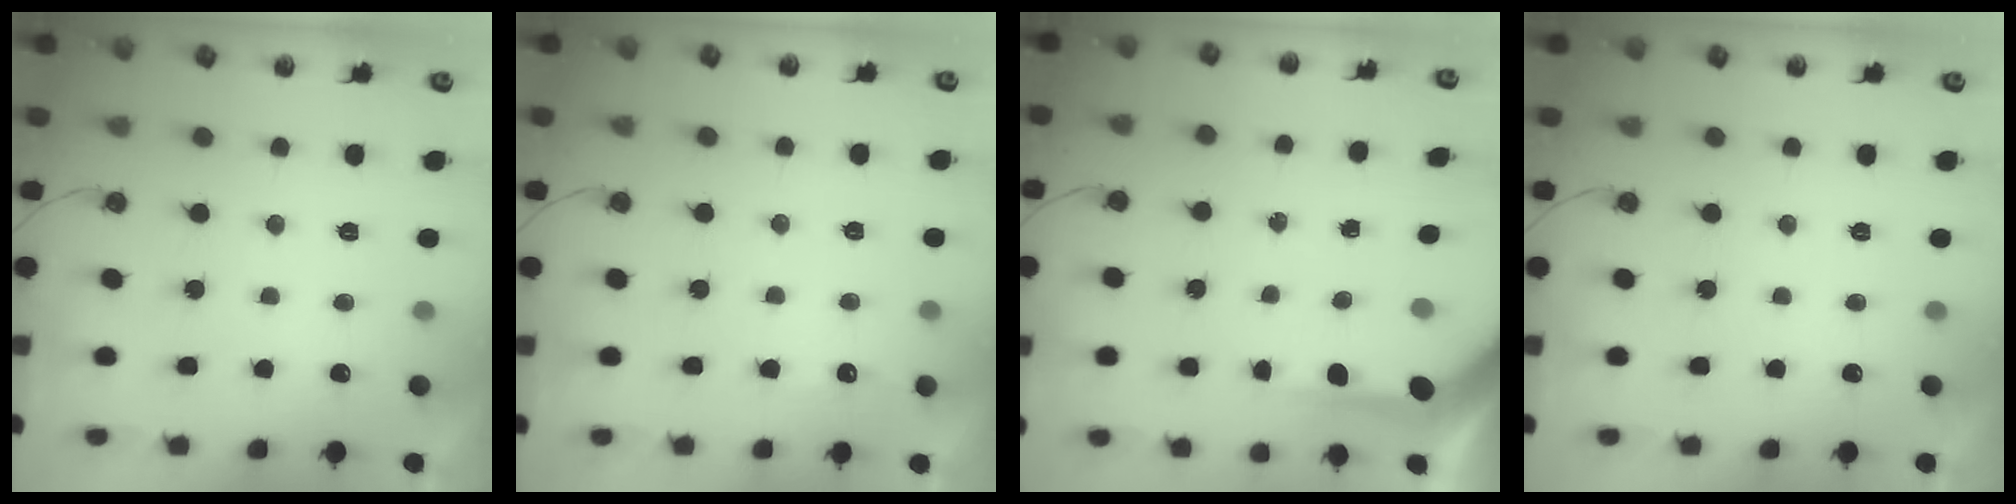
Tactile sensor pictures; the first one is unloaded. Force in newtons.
{"total": 4.3, "press": 4.3, "slide": 0.4}
{"total": 5.7, "press": 5.6, "slide": 0.6}
{"total": 0.0}